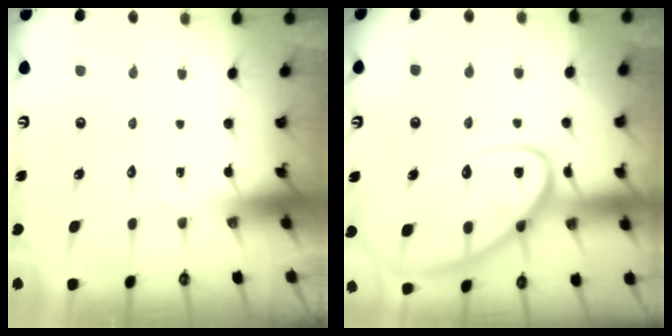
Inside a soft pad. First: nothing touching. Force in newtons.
{"total": 14.6, "press": 14.5, "slide": 1.4}